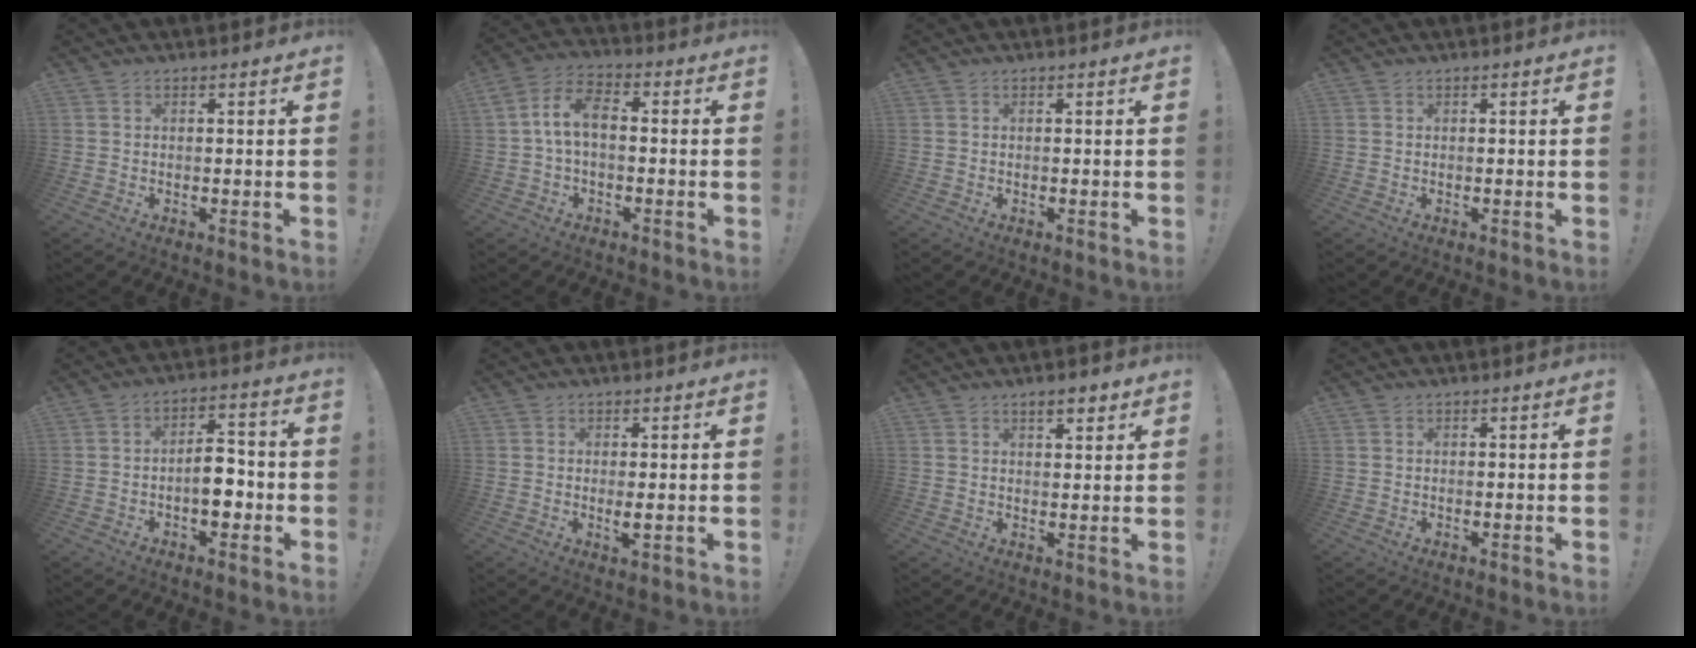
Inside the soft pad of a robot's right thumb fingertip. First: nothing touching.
{"total": 8.6, "force": [0.1, 4.7, 7.2], "torque": [-0.133, 0.010, 0.005]}
{"total": 0.0}
{"total": 0.0}
{"total": 9.4, "force": [-2.2, 5.2, 7.5], "torque": [-0.118, 0.018, -0.038]}
{"total": 2.3, "force": [0.2, 0.3, 2.3], "torque": [-0.025, -0.009, 0.001]}
{"total": 4.2, "force": [2.8, 1.7, 2.6], "torque": [-0.027, -0.013, 0.044]}
{"total": 0.0}